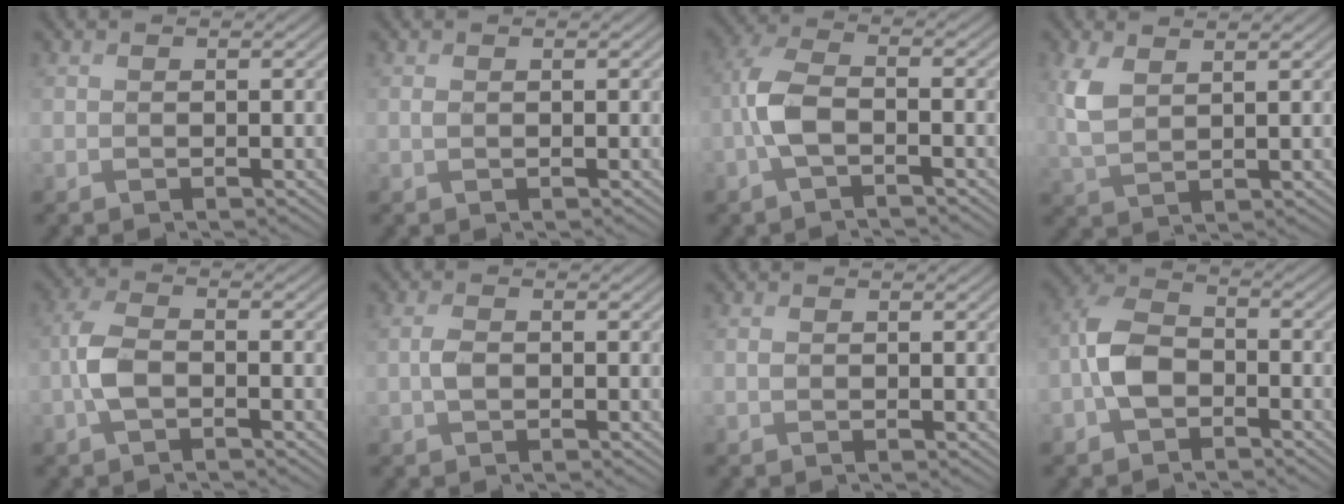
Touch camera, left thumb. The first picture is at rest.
{"total": 0.6, "force": [0.6, 0.0, 0.3], "torque": [-0.008, 0.004, 0.011]}
{"total": 5.3, "force": [-1.4, 2.0, 4.7], "torque": [-0.109, 0.013, -0.040]}
{"total": 5.0, "force": [2.9, 1.9, 3.5], "torque": [-0.095, 0.009, 0.060]}
{"total": 3.8, "force": [-0.9, 1.7, 3.3], "torque": [-0.078, 0.011, -0.029]}
{"total": 1.3, "force": [0.3, 0.6, 1.1], "torque": [-0.024, 0.008, 0.001]}
{"total": 0.5, "force": [0.5, 0.1, 0.2], "torque": [-0.004, 0.003, 0.008]}
{"total": 5.7, "force": [-1.9, 3.6, 4.0], "torque": [-0.085, 0.013, -0.050]}